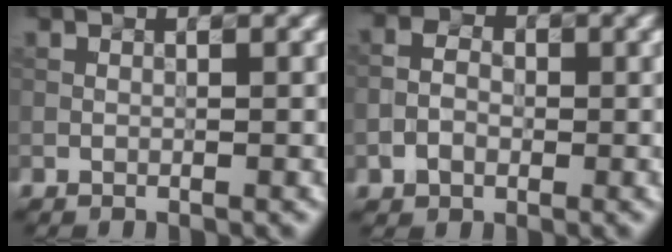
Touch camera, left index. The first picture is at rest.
{"total": 1.9, "force": [-0.7, 1.6, 0.8], "torque": [-0.026, 0.008, -0.009]}